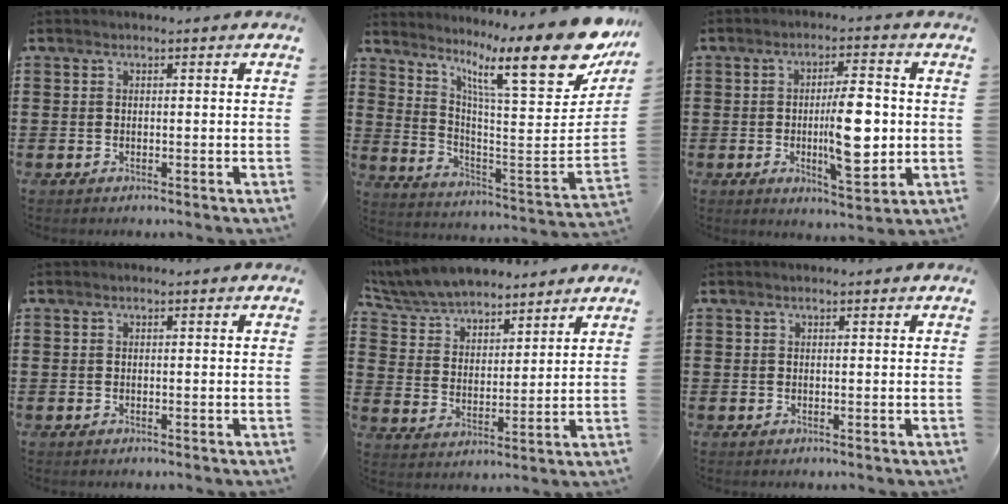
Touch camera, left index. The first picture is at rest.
{"total": 16.6, "force": [10.3, 2.7, 12.7], "torque": [-0.211, -0.081, 0.156]}
{"total": 10.3, "force": [-0.3, 3.5, 9.7], "torque": [-0.156, -0.010, -0.009]}
{"total": 0.0}
{"total": 7.1, "force": [6.8, 1.6, 1.3], "torque": [-0.060, -0.029, 0.124]}
{"total": 0.0}